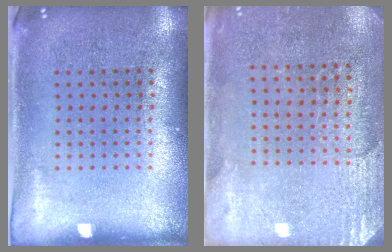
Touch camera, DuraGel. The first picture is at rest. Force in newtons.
{"total": 2.7, "press": 2.5, "slide": 1.1}